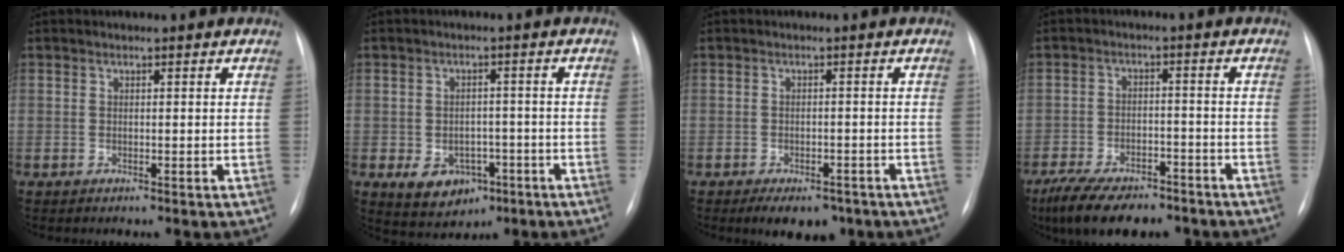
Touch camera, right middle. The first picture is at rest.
{"total": 6.6, "force": [-2.7, 5.0, 3.3], "torque": [-0.051, 0.010, -0.028]}
{"total": 6.6, "force": [-4.7, 3.3, 3.2], "torque": [-0.035, 0.002, -0.062]}
{"total": 13.1, "force": [-10.1, 5.0, 6.7], "torque": [-0.114, -0.007, -0.156]}